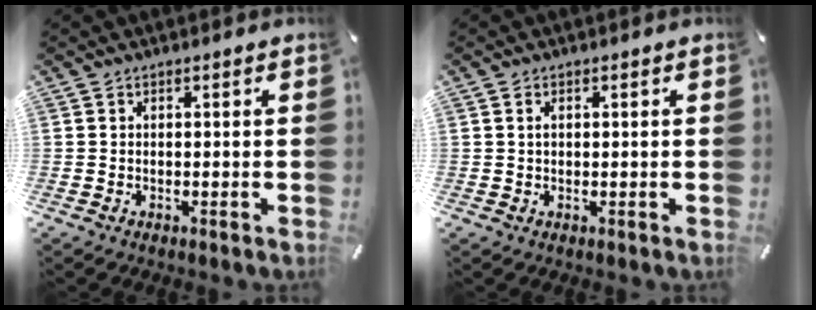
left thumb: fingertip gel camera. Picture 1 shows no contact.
{"total": 1.1, "force": [0.3, 0.7, 0.7], "torque": [-0.016, 0.006, 0.005]}